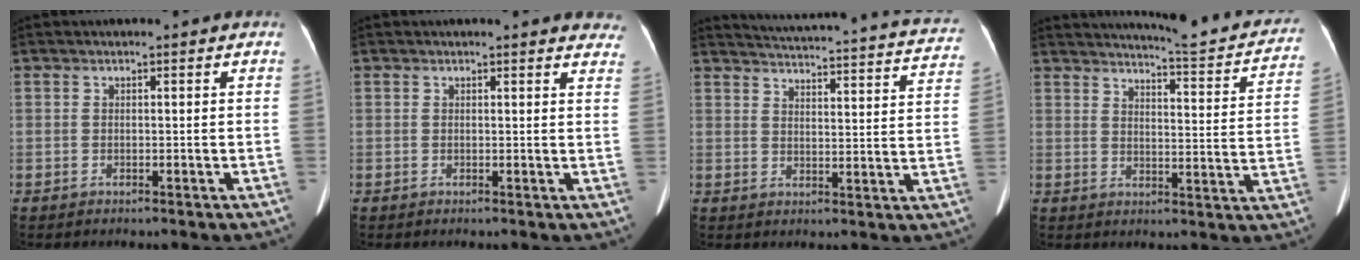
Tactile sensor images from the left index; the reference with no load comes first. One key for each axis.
{"total": 7.7, "fx": 7.3, "fy": 2.0, "fz": 1.5, "tx": 0.012, "ty": -0.018, "tz": 0.046}
{"total": 25.0, "fx": 23.6, "fy": 2.6, "fz": 7.9, "tx": -0.119, "ty": -0.057, "tz": 0.272}
{"total": 16.6, "fx": 15.6, "fy": 1.3, "fz": 5.5, "tx": -0.070, "ty": -0.052, "tz": 0.177}